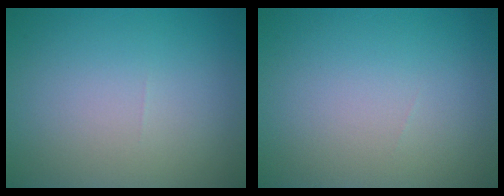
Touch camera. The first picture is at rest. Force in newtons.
{"total": 0.0}